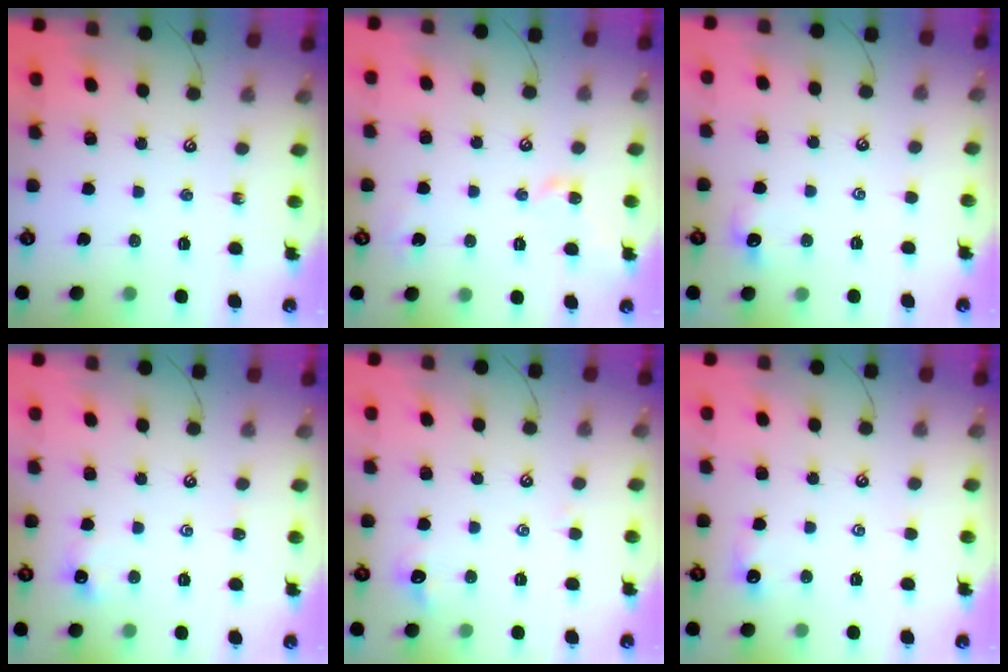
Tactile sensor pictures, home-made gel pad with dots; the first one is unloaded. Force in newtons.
{"total": 2.4, "press": 2.3, "slide": 0.5}
{"total": 1.0, "press": 0.9, "slide": 0.5}
{"total": 0.6, "press": 0.5, "slide": 0.4}
{"total": 0.9, "press": 0.6, "slide": 0.6}
{"total": 0.7, "press": 0.5, "slide": 0.5}